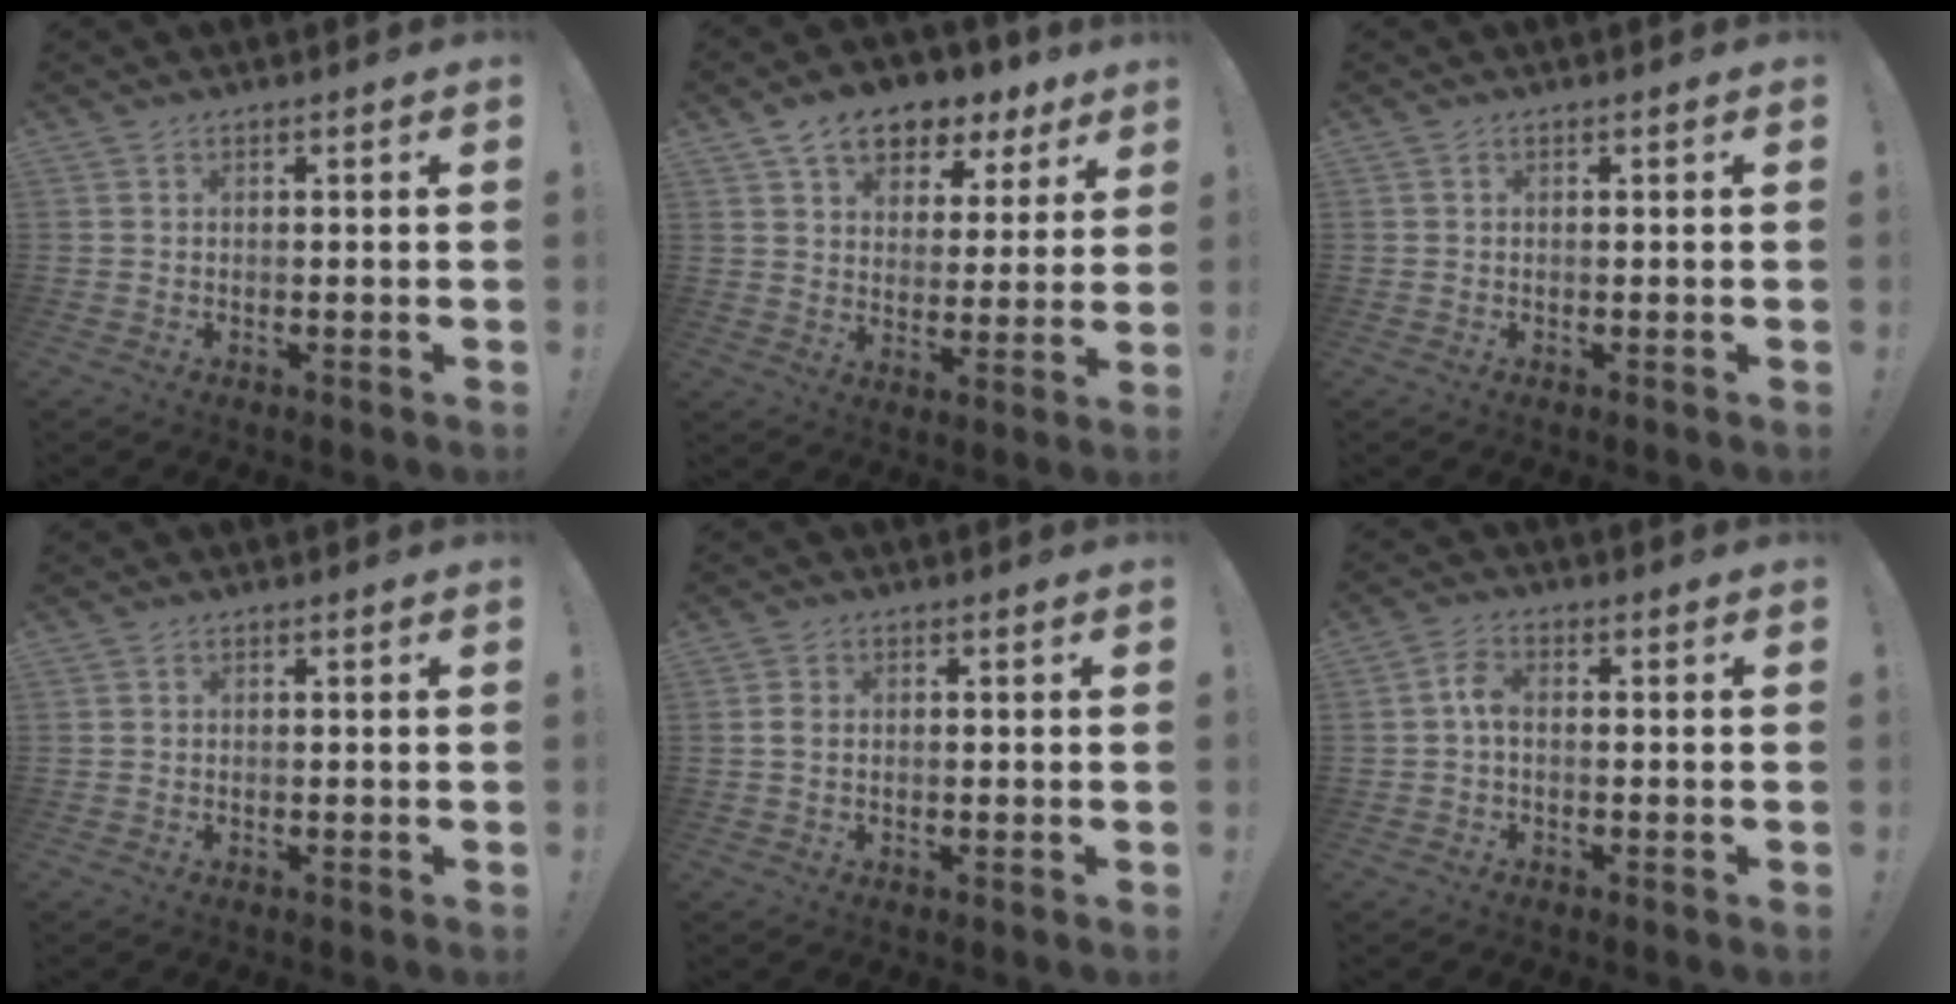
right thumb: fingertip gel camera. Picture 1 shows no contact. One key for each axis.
{"total": 11.4, "fx": 7.3, "fy": 7.0, "fz": 5.3, "tx": -0.082, "ty": -0.040, "tz": 0.137}
{"total": 0.0}
{"total": 0.0}
{"total": 1.8, "fx": -0.1, "fy": 1.3, "fz": 1.3, "tx": -0.016, "ty": 0.003, "tz": -0.004}
{"total": 4.1, "fx": -0.3, "fy": 2.1, "fz": 3.5, "tx": -0.072, "ty": 0.009, "tz": -0.007}